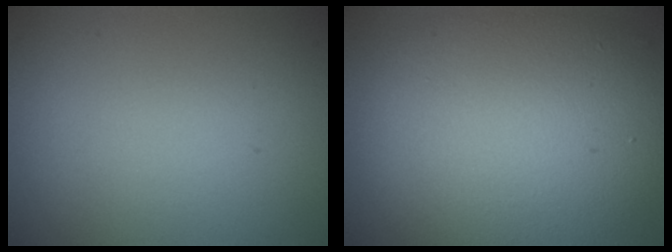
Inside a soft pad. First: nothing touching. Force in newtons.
{"total": 10.8, "press": 10.8, "slide": 1.0}